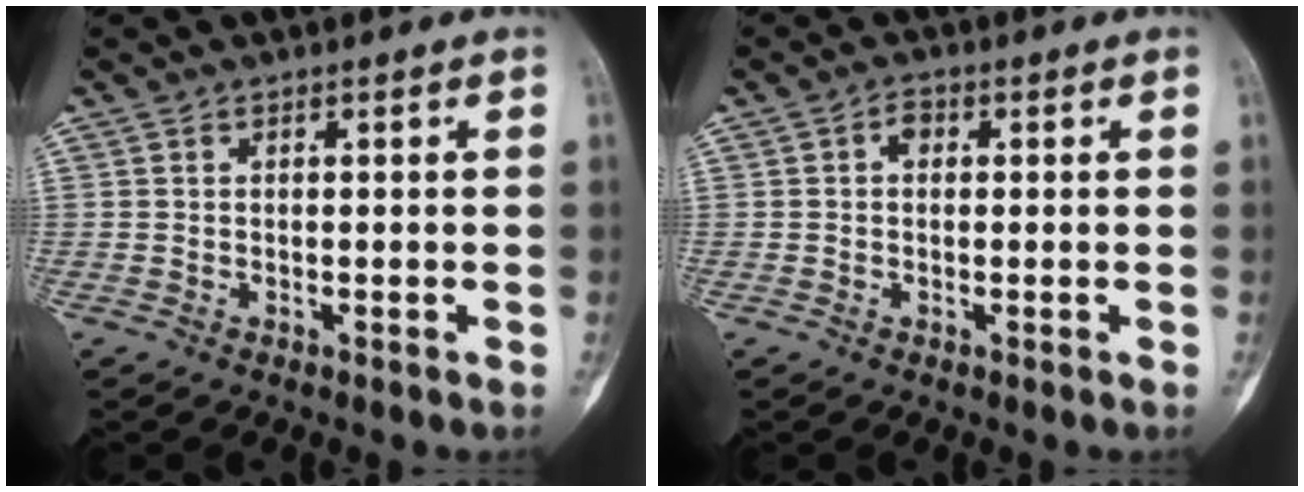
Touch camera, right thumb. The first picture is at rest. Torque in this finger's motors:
{"motor_torque": [0.27, 0.64, 0.10, -0.38, 0.07]}